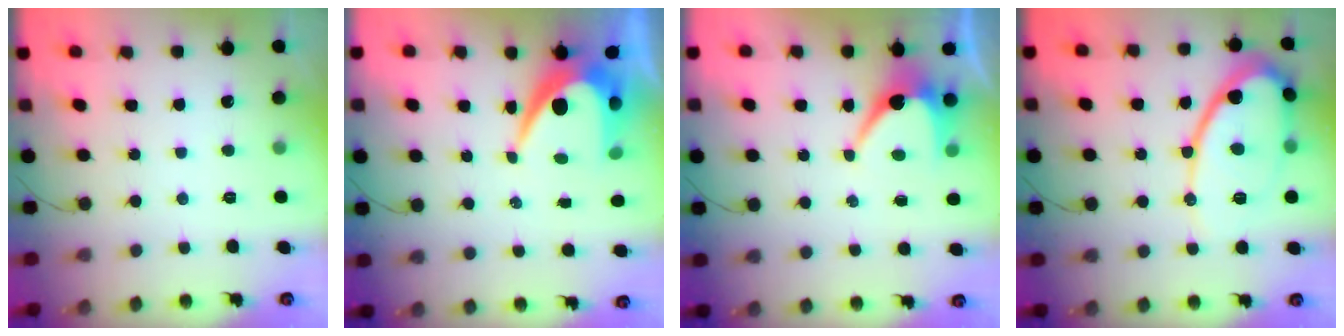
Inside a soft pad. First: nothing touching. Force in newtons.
{"total": 9.9, "press": 9.9, "slide": 0.8}
{"total": 6.8, "press": 6.8, "slide": 0.6}
{"total": 14.1, "press": 14.0, "slide": 1.7}